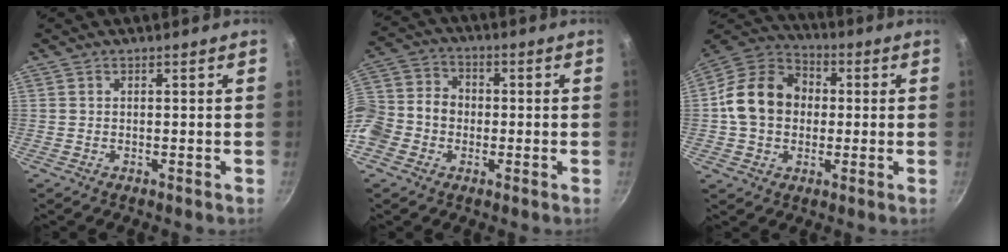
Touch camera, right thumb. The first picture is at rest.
{"total": 14.2, "force": [-3.2, 11.9, 7.2], "torque": [-0.142, 0.046, -0.076]}
{"total": 14.9, "force": [0.4, 11.9, 8.9], "torque": [-0.125, 0.032, -0.012]}